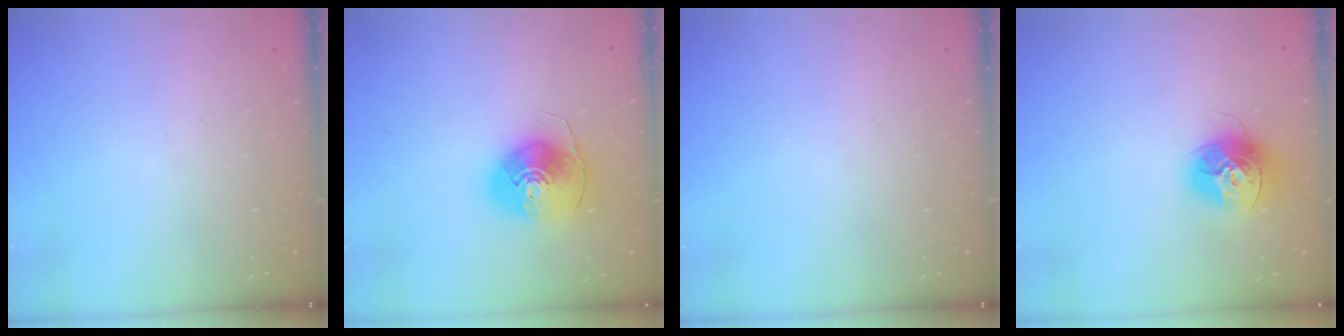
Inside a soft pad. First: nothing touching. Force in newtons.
{"total": 10.0, "press": 9.9, "slide": 1.4}
{"total": 0.0}
{"total": 14.4, "press": 14.4, "slide": 1.3}